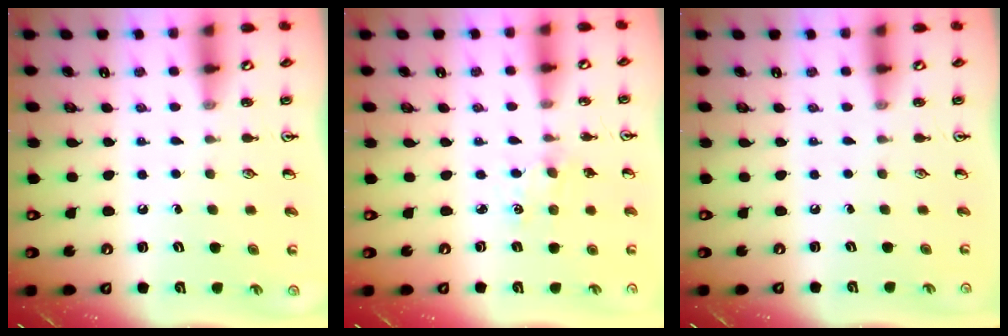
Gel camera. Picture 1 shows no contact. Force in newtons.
{"total": 1.4, "press": 1.3, "slide": 0.3}
{"total": 0.0}